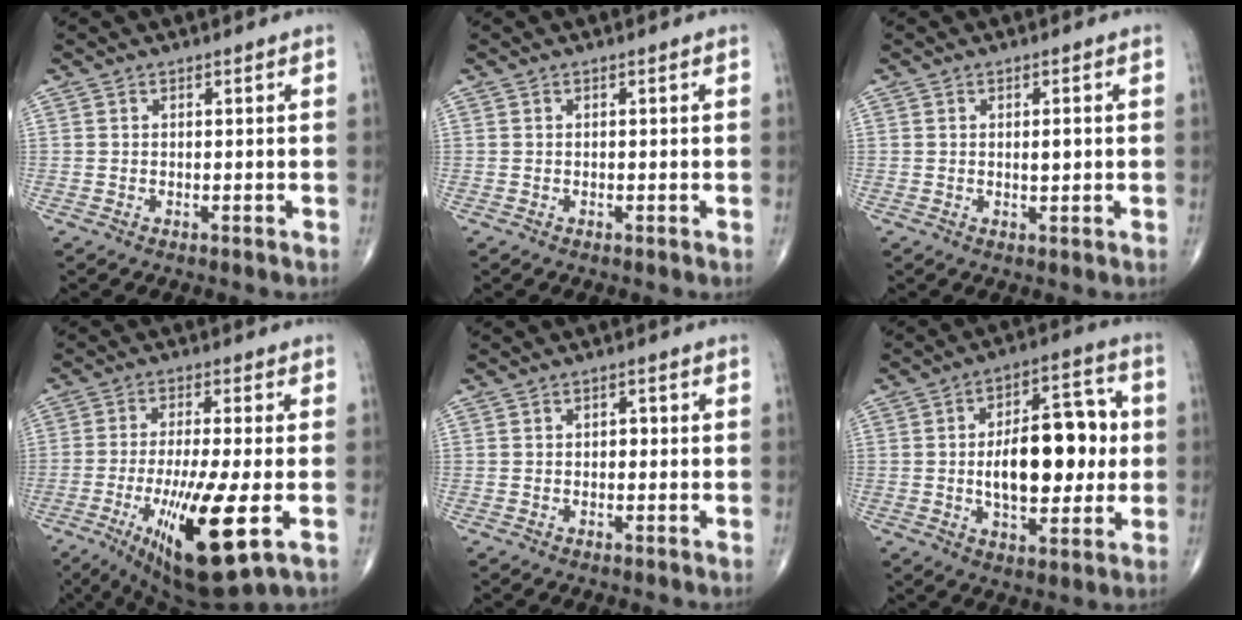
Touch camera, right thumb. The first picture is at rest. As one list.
[{"total": 0.0}, {"total": 2.0, "force": [0.2, 0.8, 1.9], "torque": [-0.026, -0.001, 0.002]}, {"total": 17.2, "force": [-5.3, 3.6, 16.0], "torque": [-0.295, -0.020, -0.077]}, {"total": 1.4, "force": [0.0, 0.9, 1.1], "torque": [-0.008, 0.003, -0.005]}, {"total": 18.1, "force": [0.1, 9.2, 15.5], "torque": [-0.200, 0.021, 0.002]}]